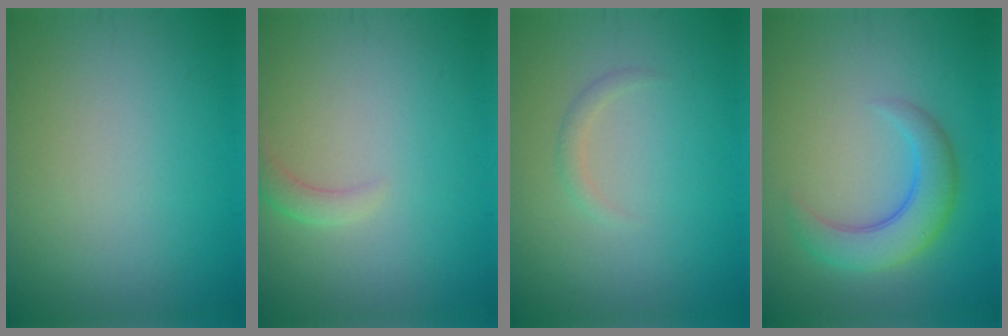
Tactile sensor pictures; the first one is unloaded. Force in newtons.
{"total": 1.6, "press": 1.6, "slide": 0.3}
{"total": 1.0, "press": 1.0, "slide": 0.0}
{"total": 4.6, "press": 4.6, "slide": 0.1}